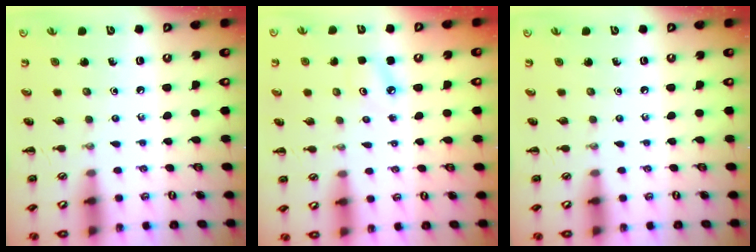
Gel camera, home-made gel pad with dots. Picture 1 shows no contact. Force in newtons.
{"total": 6.3, "press": 6.1, "slide": 1.7}
{"total": 0.0}